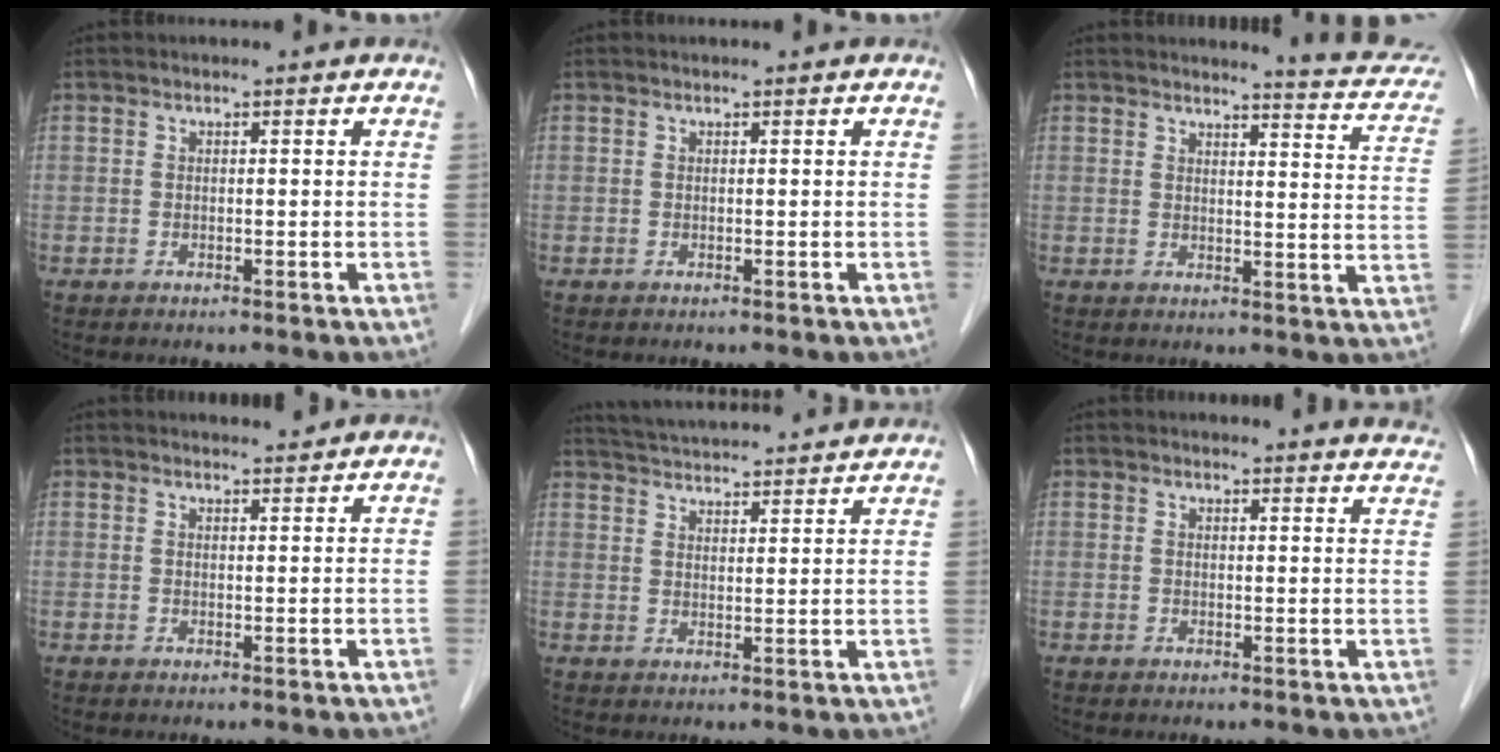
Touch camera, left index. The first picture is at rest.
{"total": 0.0}
{"total": 9.6, "force": [9.1, 0.7, 3.0], "torque": [-0.027, -0.039, 0.079]}
{"total": 1.8, "force": [1.8, 0.0, 0.2], "torque": [-0.007, -0.001, 0.030]}
{"total": 16.6, "force": [15.6, 1.4, 5.4], "torque": [-0.094, 0.034, 0.220]}
{"total": 13.7, "force": [13.4, 1.4, 2.1], "torque": [-0.002, -0.040, 0.130]}